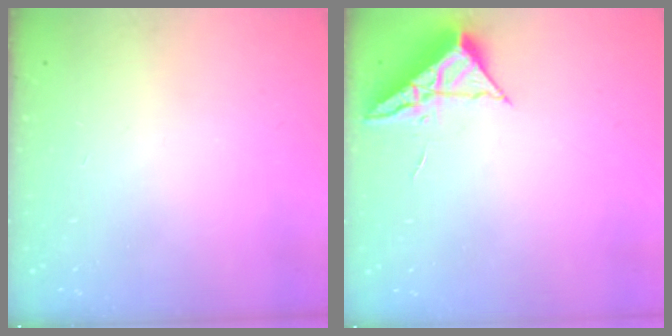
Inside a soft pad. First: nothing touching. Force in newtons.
{"total": 6.9, "press": 6.9, "slide": 0.3}